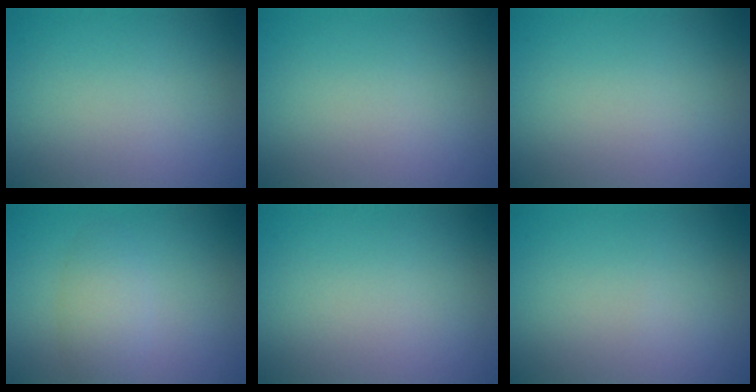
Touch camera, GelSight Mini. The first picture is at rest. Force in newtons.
{"total": 0.0}
{"total": 0.0}
{"total": 2.8, "press": 2.8, "slide": 0.2}
{"total": 0.0}
{"total": 0.0}